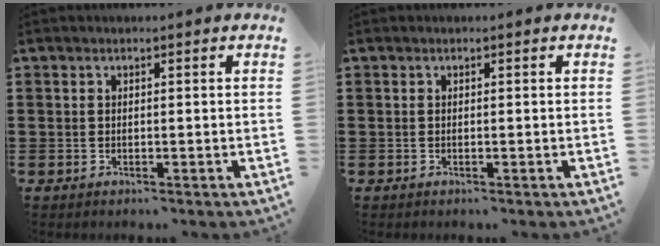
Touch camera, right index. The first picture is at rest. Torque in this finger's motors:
{"motor_torque": [0.08, 0.28, 0.00, 0.00]}